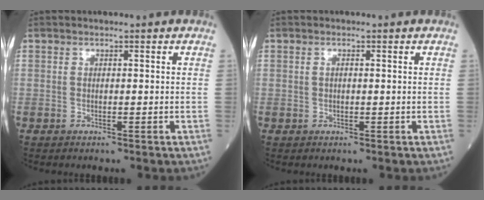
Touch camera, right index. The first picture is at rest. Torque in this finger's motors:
{"motor_torque": [0.00, -0.02, -0.02, 0.00]}